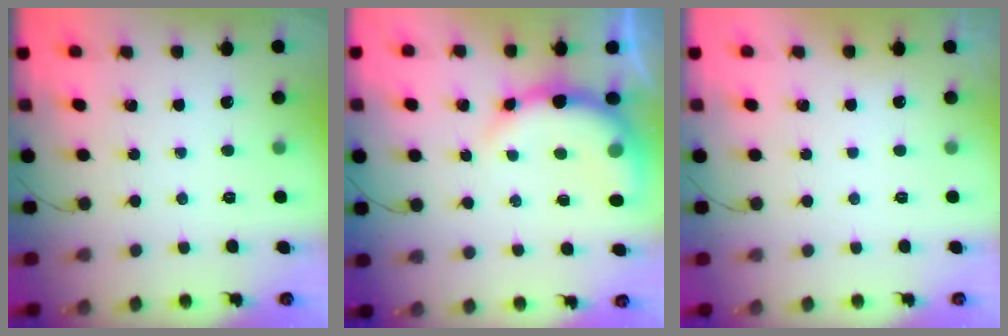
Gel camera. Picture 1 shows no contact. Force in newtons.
{"total": 9.8, "press": 9.6, "slide": 2.1}
{"total": 3.0, "press": 3.0, "slide": 0.1}